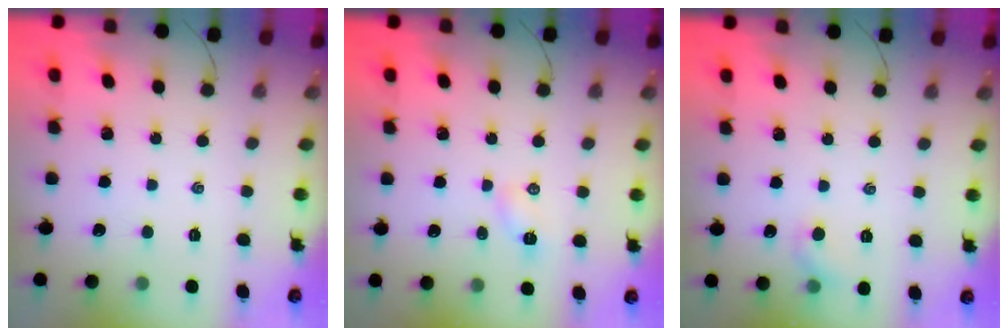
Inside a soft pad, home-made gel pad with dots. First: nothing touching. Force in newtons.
{"total": 2.9, "press": 2.7, "slide": 1.0}
{"total": 5.8, "press": 5.7, "slide": 1.4}